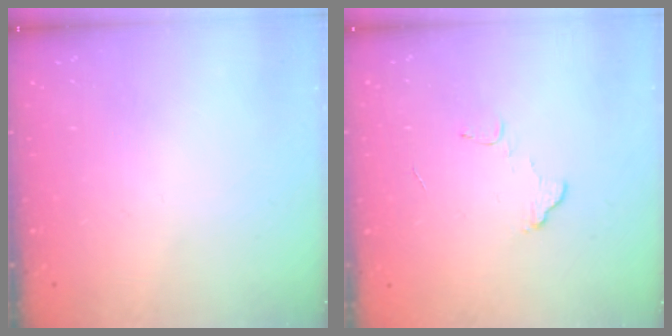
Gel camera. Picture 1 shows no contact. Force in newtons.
{"total": 3.2, "press": 3.2, "slide": 0.2}